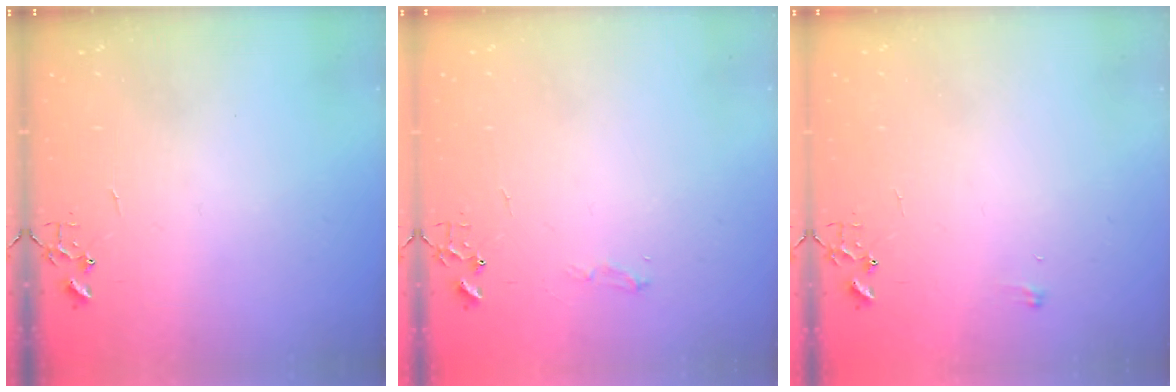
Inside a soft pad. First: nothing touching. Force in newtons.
{"total": 5.6, "press": 5.6, "slide": 0.7}
{"total": 4.3, "press": 4.3, "slide": 0.5}